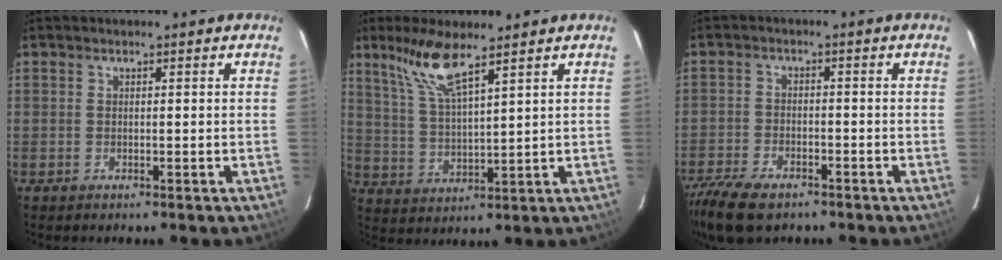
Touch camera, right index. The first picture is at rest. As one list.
[{"total": 8.9, "force": [6.4, 1.2, 6.1], "torque": [-0.126, 0.007, 0.136]}, {"total": 11.8, "force": [-8.8, 5.0, 6.0], "torque": [-0.158, -0.030, -0.160]}]